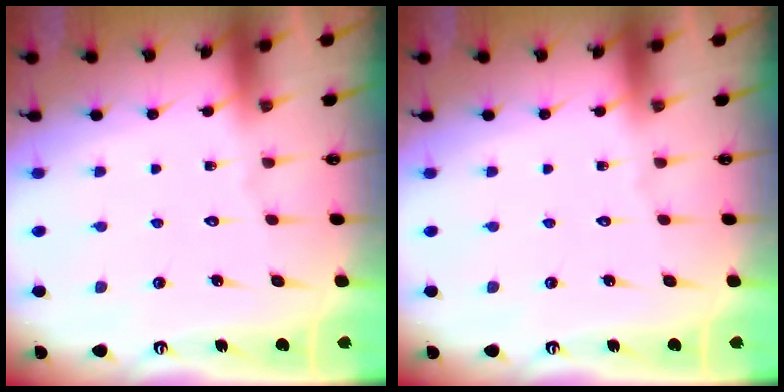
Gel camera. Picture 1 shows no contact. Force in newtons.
{"total": 0.0}